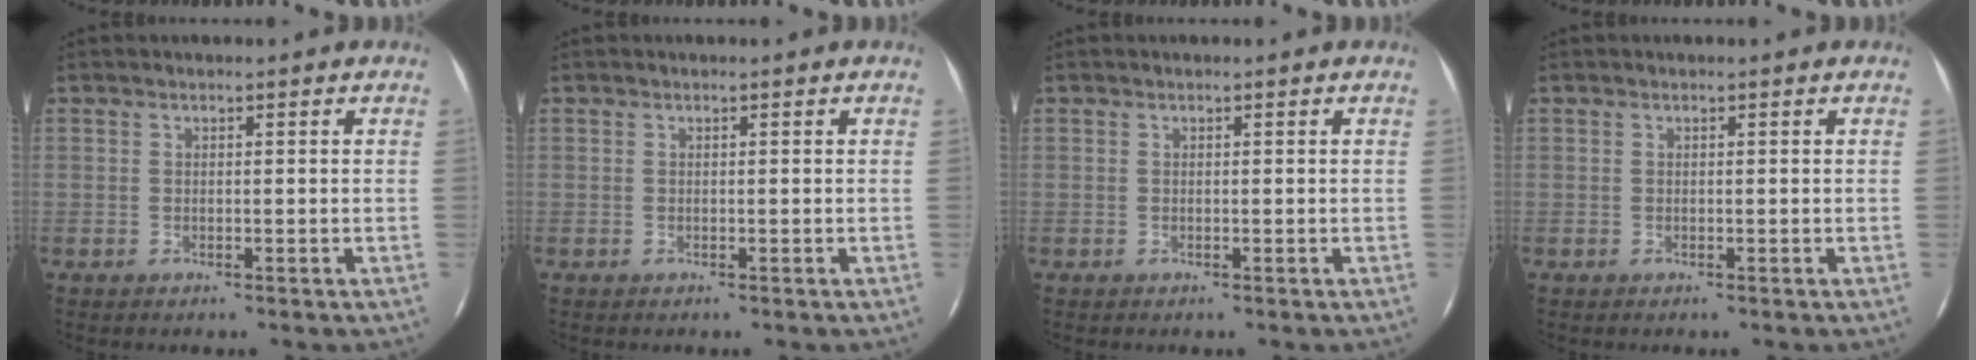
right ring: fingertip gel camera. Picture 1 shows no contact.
{"total": 0.0}
{"total": 0.0}
{"total": 0.0}